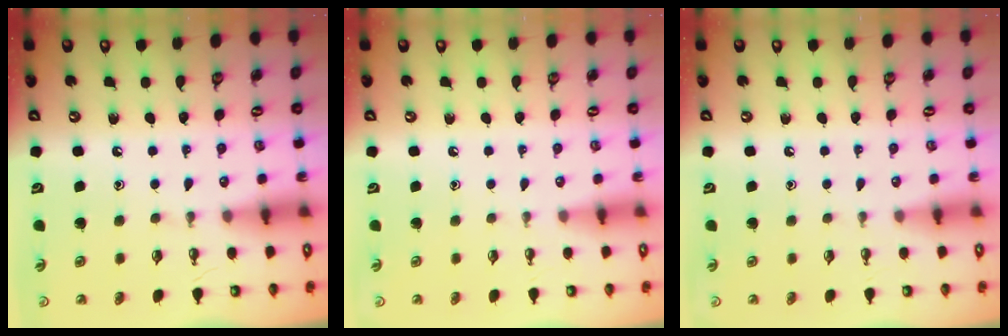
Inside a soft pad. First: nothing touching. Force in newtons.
{"total": 0.0}
{"total": 0.0}